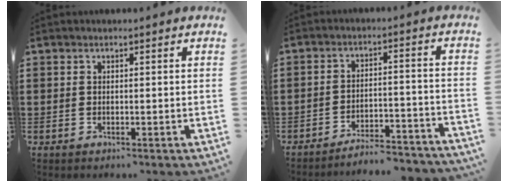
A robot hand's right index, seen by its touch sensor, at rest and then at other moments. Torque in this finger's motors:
{"motor_torque": [1.08, 1.06, 0.20, 0.03]}